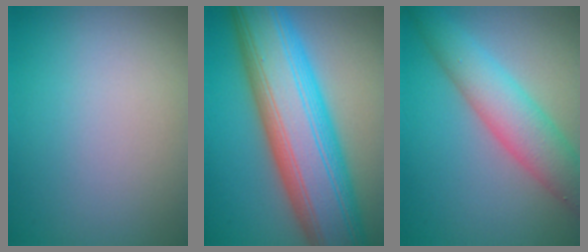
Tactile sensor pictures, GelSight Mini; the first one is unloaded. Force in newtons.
{"total": 14.7, "press": 14.7, "slide": 0.5}
{"total": 5.6, "press": 5.6, "slide": 0.3}